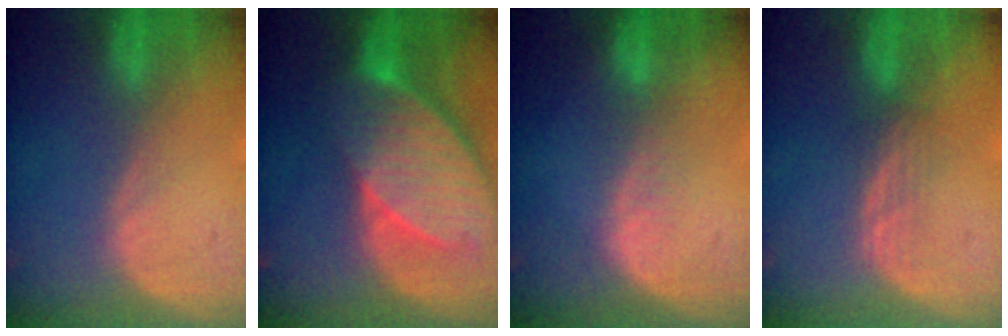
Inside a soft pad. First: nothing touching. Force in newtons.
{"total": 10.4, "press": 9.1, "slide": 5.0}
{"total": 2.0, "press": 2.0, "slide": 0.1}
{"total": 2.3, "press": 2.2, "slide": 0.5}